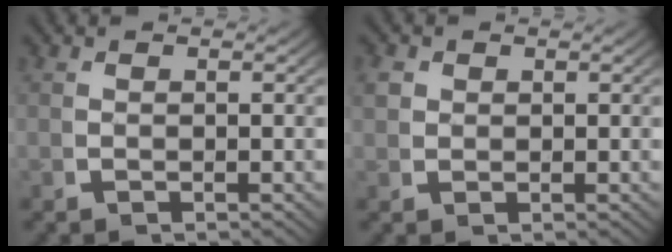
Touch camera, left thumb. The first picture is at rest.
{"total": 1.9, "force": [0.8, 1.5, 0.7], "torque": [-0.017, -0.006, 0.020]}